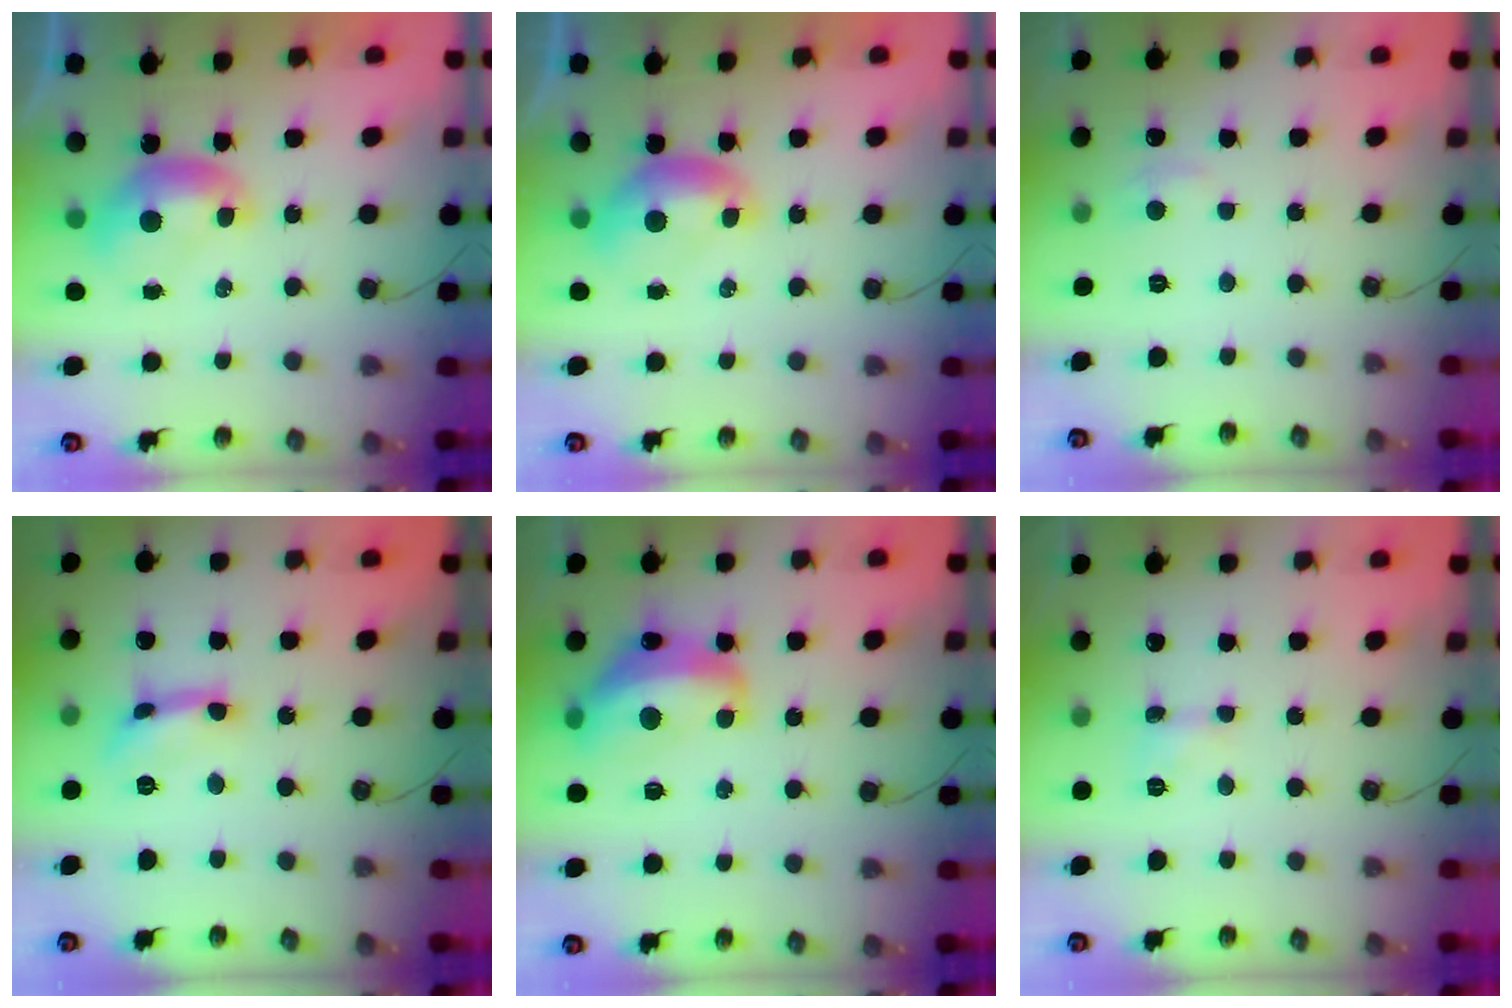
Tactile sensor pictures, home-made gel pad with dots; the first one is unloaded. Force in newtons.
{"total": 0.0}
{"total": 2.2, "press": 2.1, "slide": 0.6}
{"total": 2.7, "press": 2.7, "slide": 0.3}
{"total": 8.9, "press": 8.9, "slide": 0.9}
{"total": 2.4, "press": 2.4, "slide": 0.6}